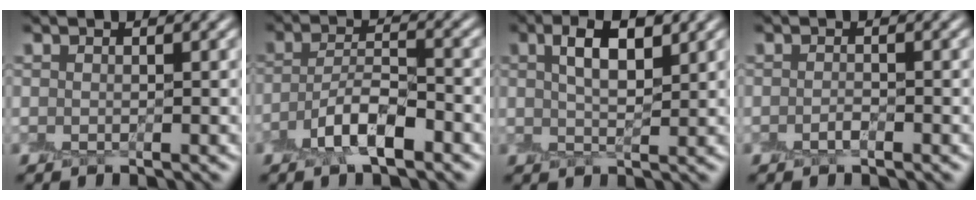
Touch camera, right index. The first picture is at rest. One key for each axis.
{"total": 4.6, "fx": -2.3, "fy": 1.6, "fz": 3.6, "tx": -0.069, "ty": 0.004, "tz": -0.045}
{"total": 4.3, "fx": 1.8, "fy": 1.5, "fz": 3.6, "tx": -0.064, "ty": 0.008, "tz": 0.029}
{"total": 0.9, "fx": -0.5, "fy": 0.3, "fz": 0.7, "tx": -0.014, "ty": -0.001, "tz": -0.009}